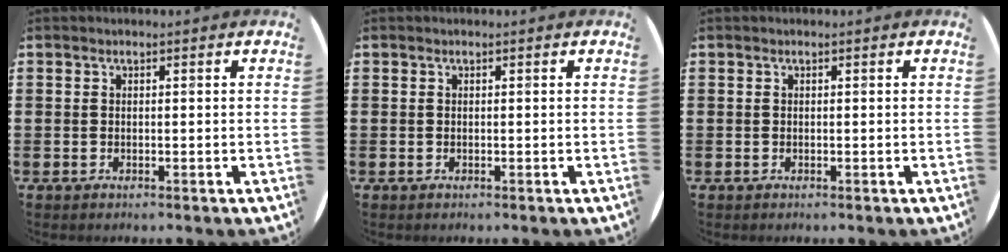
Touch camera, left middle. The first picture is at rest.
{"total": 0.0}
{"total": 0.0}